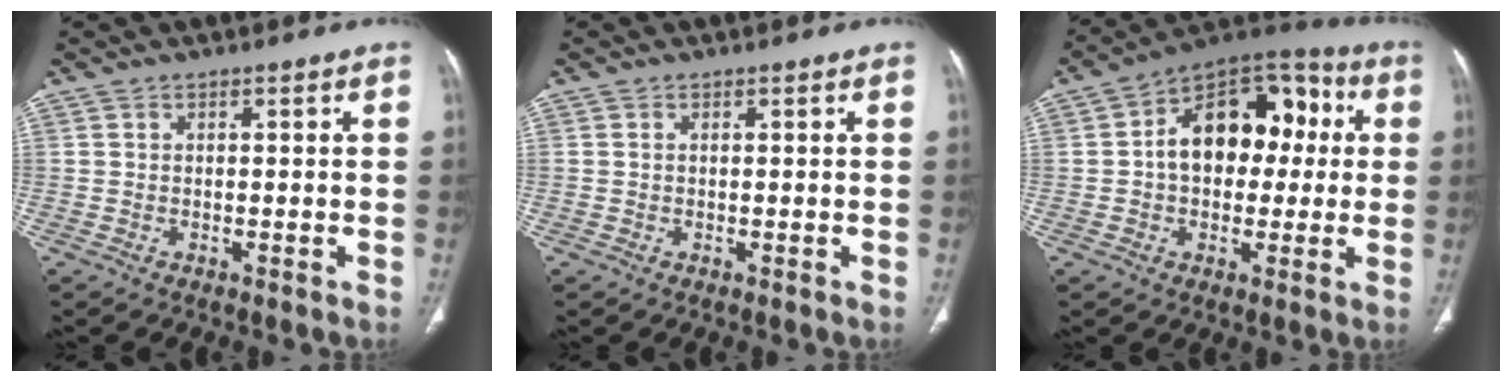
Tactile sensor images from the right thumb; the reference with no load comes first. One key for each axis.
{"total": 0.0}
{"total": 17.7, "fx": 2.0, "fy": 11.6, "fz": 13.2, "tx": -0.152, "ty": 0.043, "tz": 0.022}